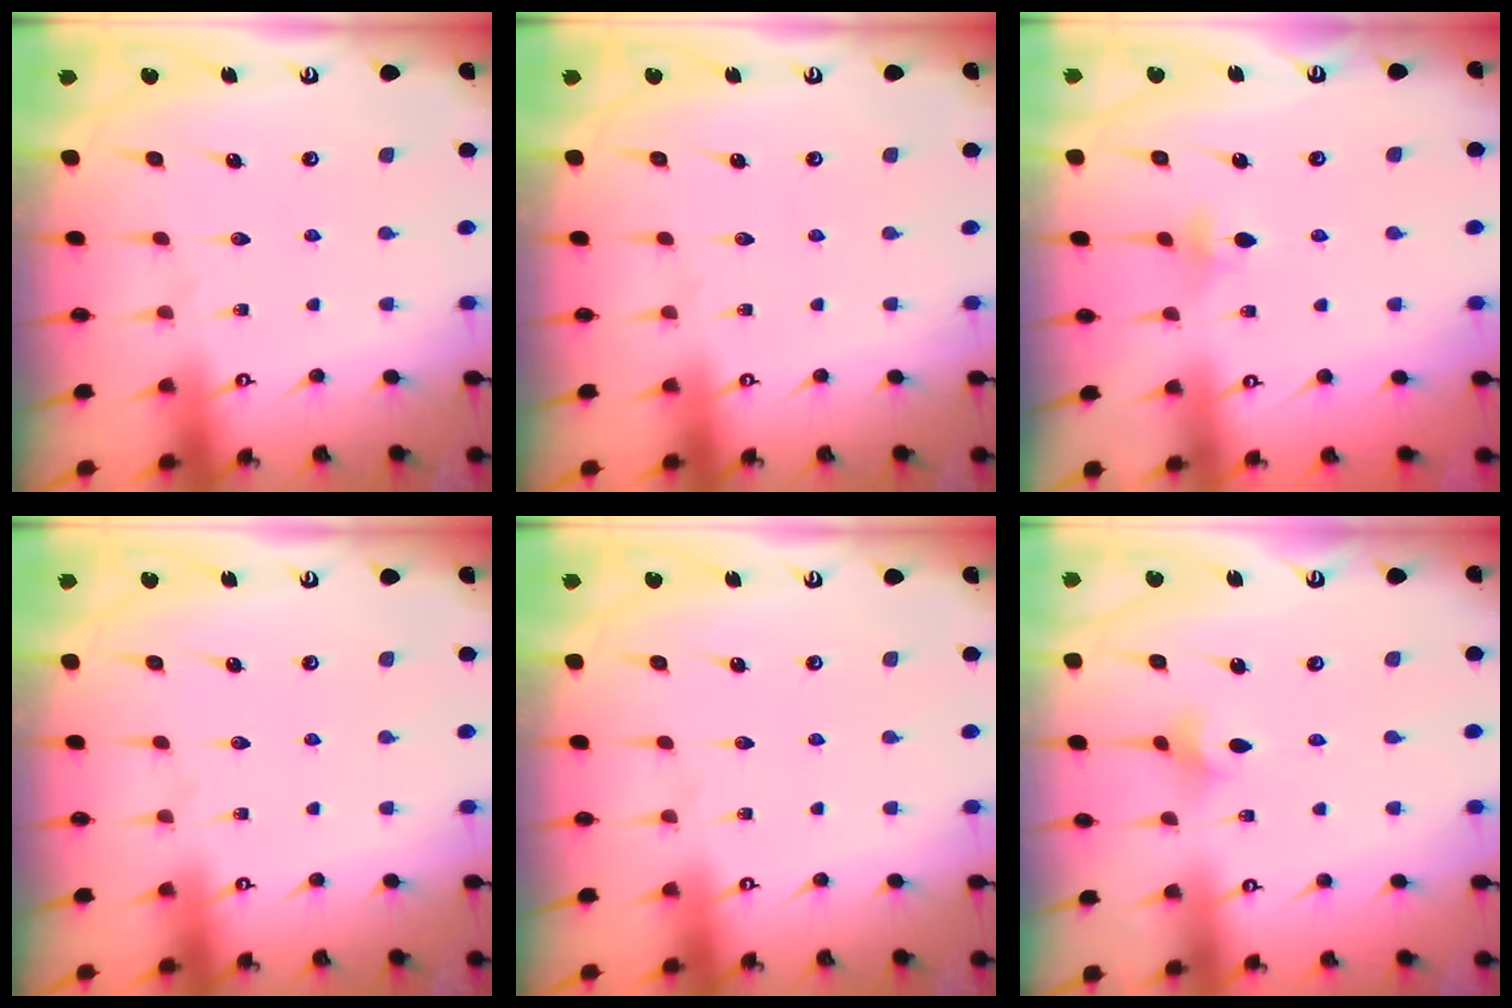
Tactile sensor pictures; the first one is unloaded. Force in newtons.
{"total": 0.0}
{"total": 3.8, "press": 3.7, "slide": 0.9}
{"total": 0.0}
{"total": 0.0}
{"total": 2.8, "press": 2.8, "slide": 0.6}